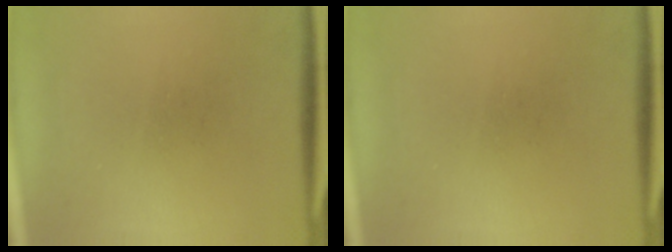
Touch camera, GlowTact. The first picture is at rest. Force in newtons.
{"total": 0.0}